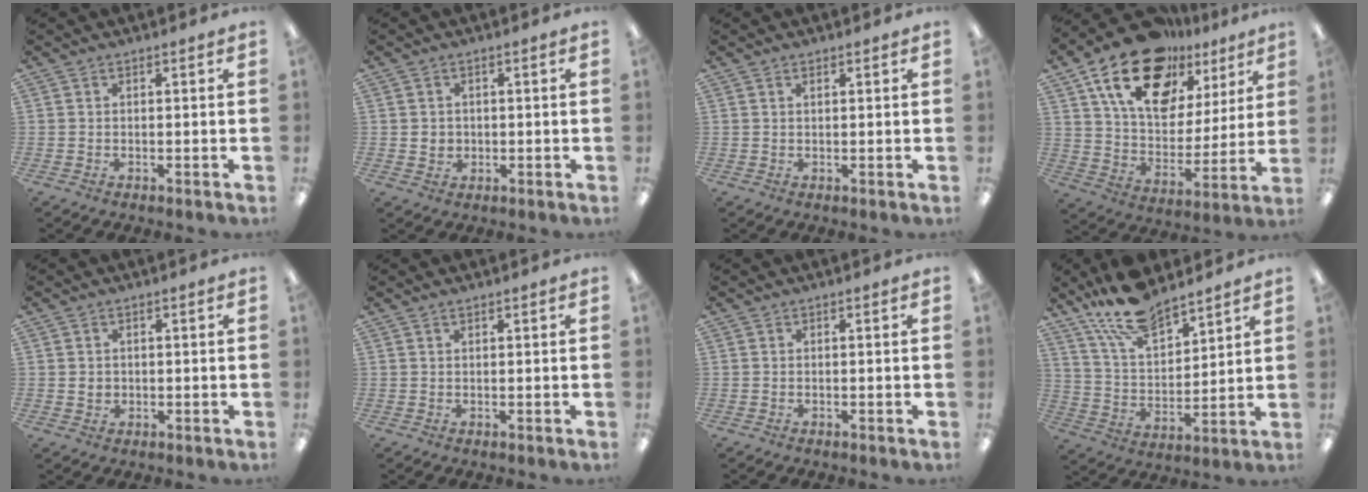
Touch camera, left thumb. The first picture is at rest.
{"total": 2.3, "force": [0.5, 2.2, 0.5], "torque": [-0.014, 0.003, 0.007]}
{"total": 1.1, "force": [0.7, 0.5, 0.6], "torque": [-0.014, 0.001, 0.014]}
{"total": 21.3, "force": [13.3, 12.3, 11.3], "torque": [-0.199, -0.064, 0.239]}
{"total": 1.9, "force": [0.4, 1.6, 0.8], "torque": [-0.017, 0.004, 0.005]}
{"total": 1.0, "force": [0.8, 0.4, 0.5], "torque": [-0.012, 0.001, 0.014]}
{"total": 0.0}
{"total": 14.5, "force": [12.0, 5.4, 6.3], "torque": [-0.129, -0.066, 0.220]}